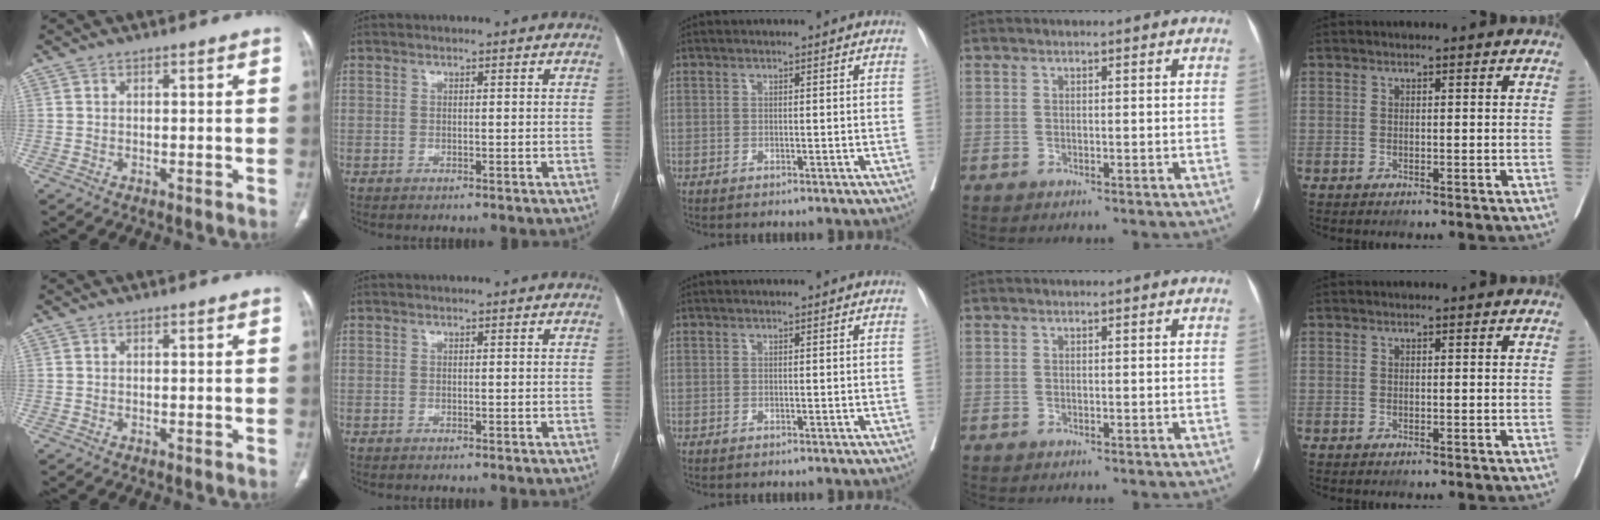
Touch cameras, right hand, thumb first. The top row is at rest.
{}